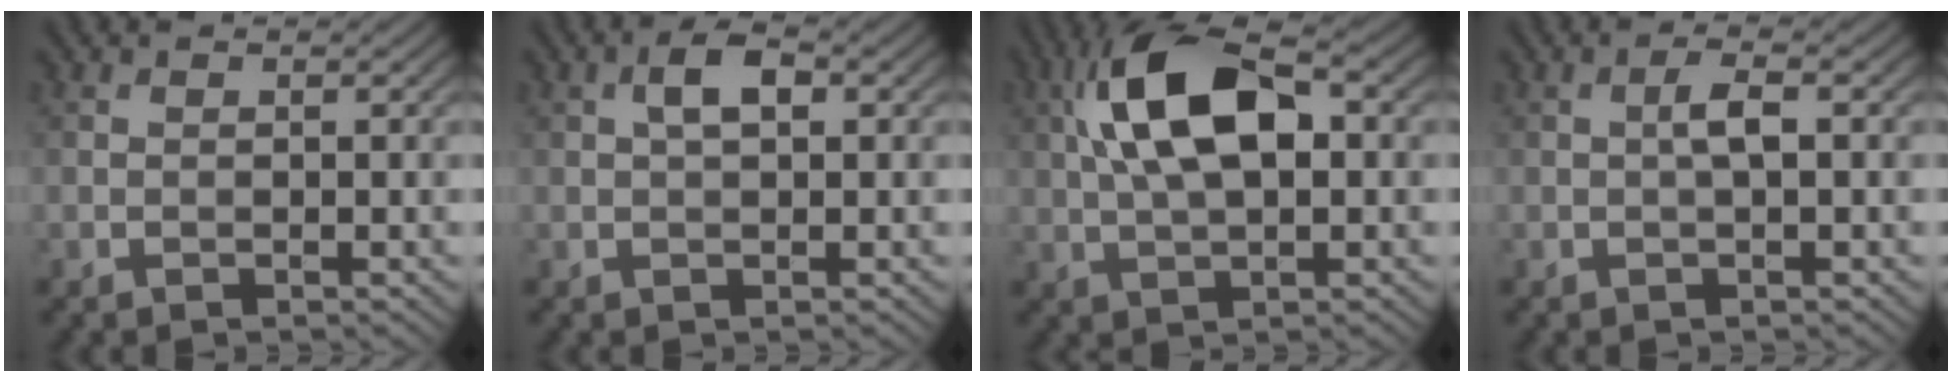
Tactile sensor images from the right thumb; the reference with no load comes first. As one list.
[{"total": 3.0, "force": [0.7, 1.4, 2.5], "torque": [-0.046, 0.009, 0.008]}, {"total": 11.7, "force": [2.4, 5.4, 10.1], "torque": [-0.204, 0.020, 0.039]}, {"total": 2.2, "force": [0.0, 0.4, 2.2], "torque": [-0.042, 0.008, -0.002]}]